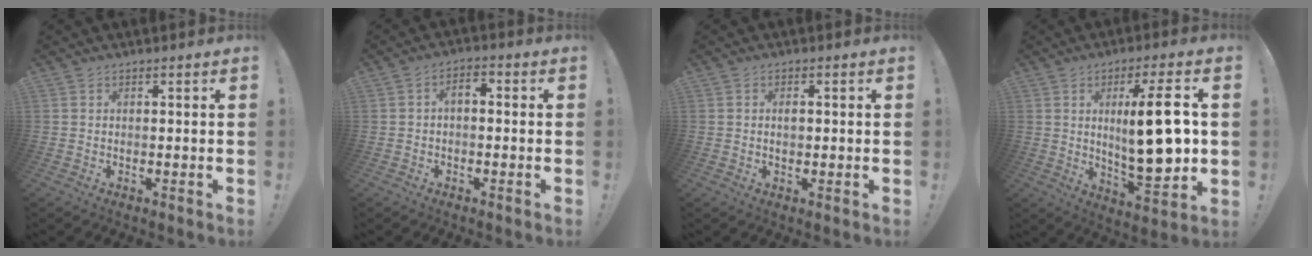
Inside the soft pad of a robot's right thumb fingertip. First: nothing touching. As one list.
[{"total": 3.0, "force": [-0.7, 1.6, 2.4], "torque": [-0.037, 0.007, -0.017]}, {"total": 1.7, "force": [-0.1, 0.8, 1.5], "torque": [-0.016, 0.000, -0.006]}, {"total": 18.1, "force": [2.1, 4.6, 17.4], "torque": [-0.268, -0.019, 0.023]}]